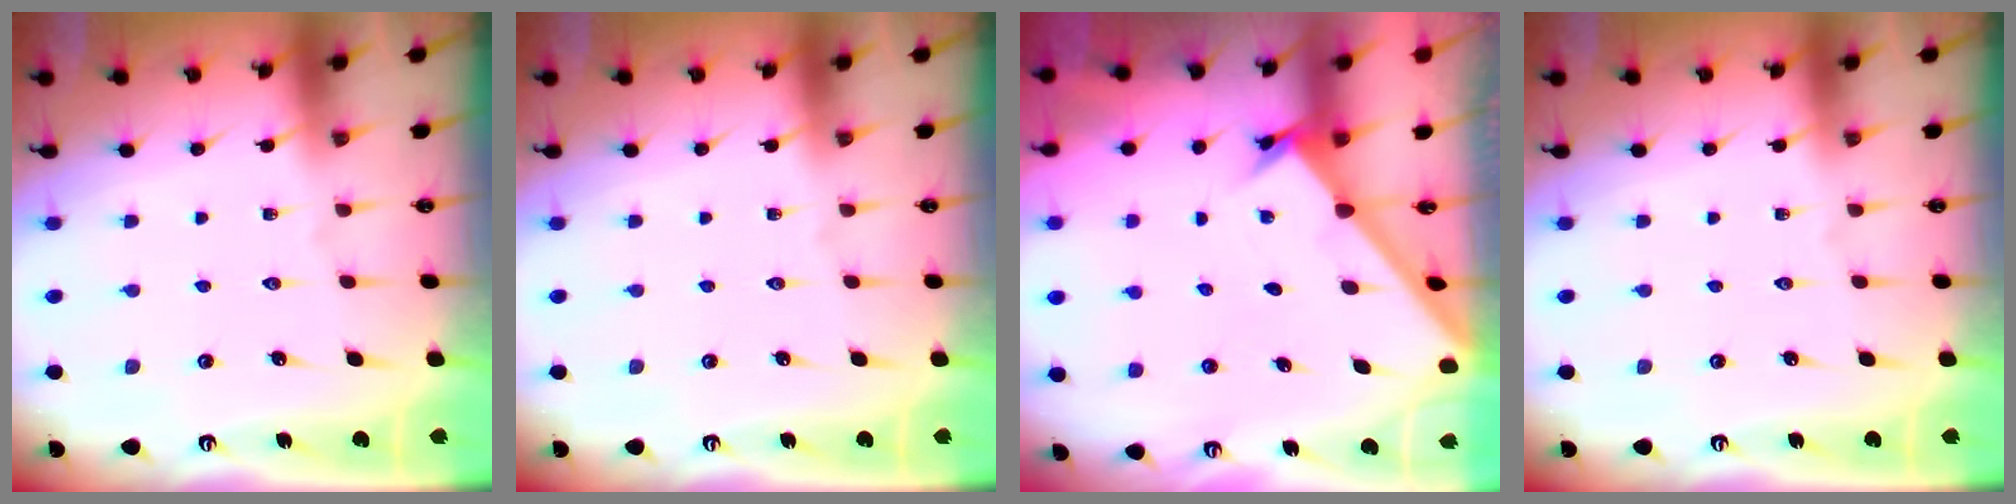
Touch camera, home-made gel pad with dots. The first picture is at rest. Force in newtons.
{"total": 0.0}
{"total": 1.7, "press": 1.7, "slide": 0.1}
{"total": 0.0}